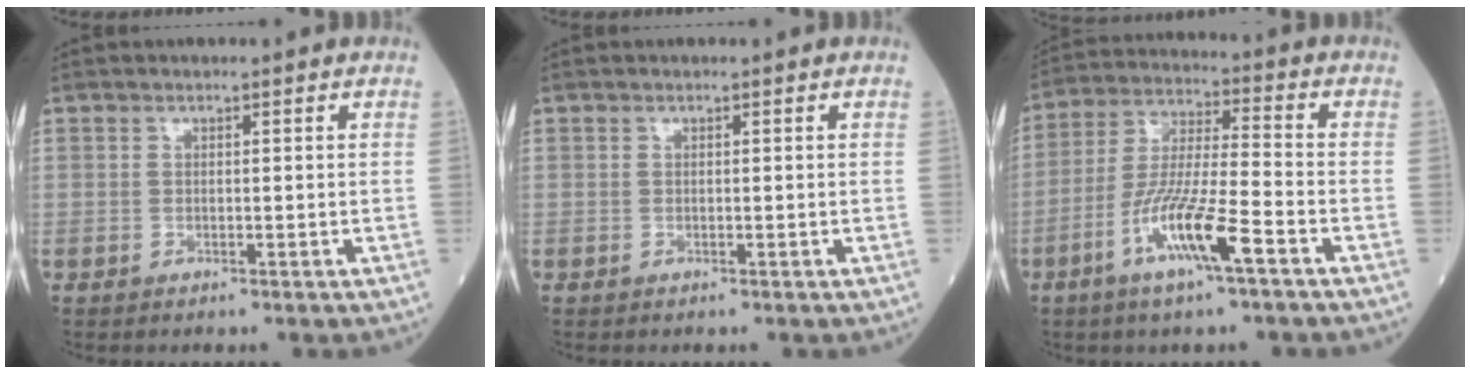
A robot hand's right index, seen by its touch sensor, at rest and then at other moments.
{"total": 0.0}
{"total": 11.8, "force": [-5.6, 0.7, 10.4], "torque": [-0.207, -0.011, -0.109]}